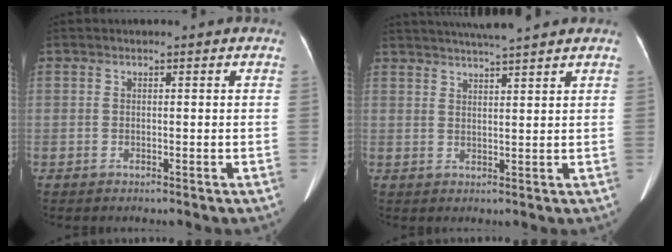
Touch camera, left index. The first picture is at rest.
{"total": 7.7, "force": [6.9, -0.6, 3.4], "torque": [-0.060, 0.020, 0.098]}